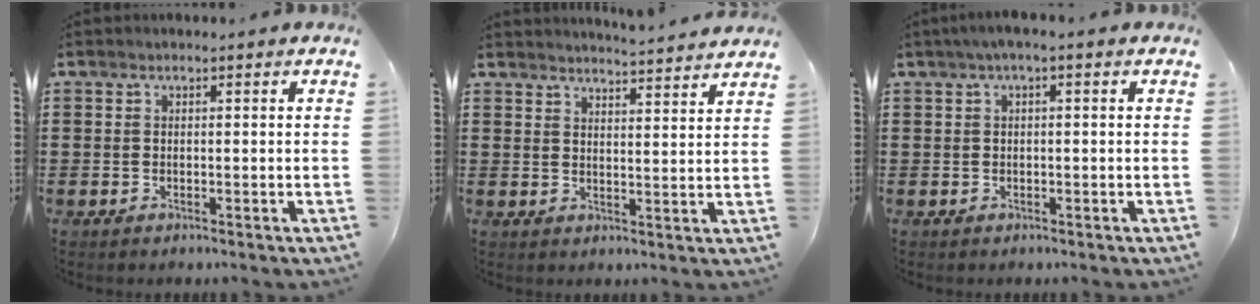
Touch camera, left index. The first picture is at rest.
{"total": 3.6, "force": [3.5, -0.8, 0.1], "torque": [-0.006, -0.026, 0.059]}
{"total": 1.3, "force": [-0.2, 0.1, 1.3], "torque": [-0.018, -0.002, -0.005]}